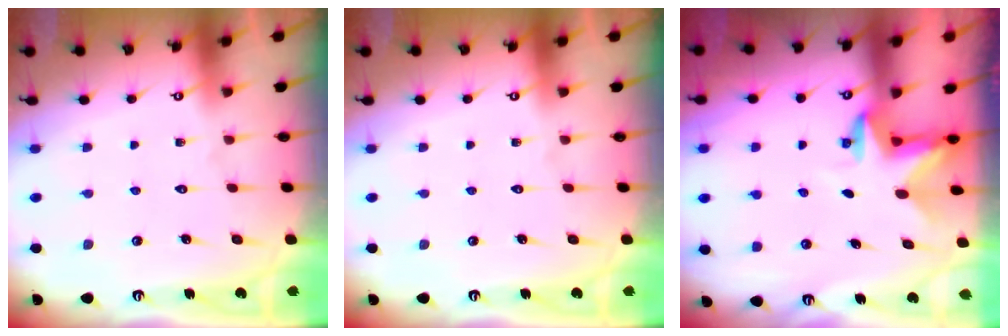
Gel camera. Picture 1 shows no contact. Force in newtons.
{"total": 0.0}
{"total": 2.9, "press": 2.9, "slide": 0.1}